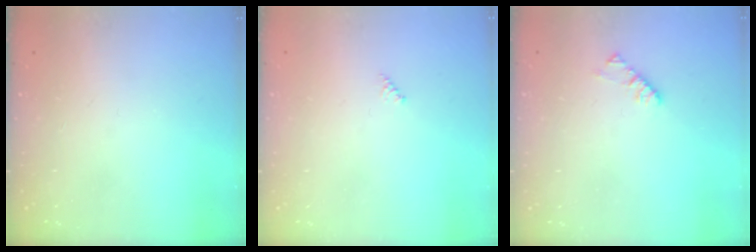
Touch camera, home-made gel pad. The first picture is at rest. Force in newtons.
{"total": 2.0, "press": 2.0, "slide": 0.2}
{"total": 4.5, "press": 4.5, "slide": 0.5}